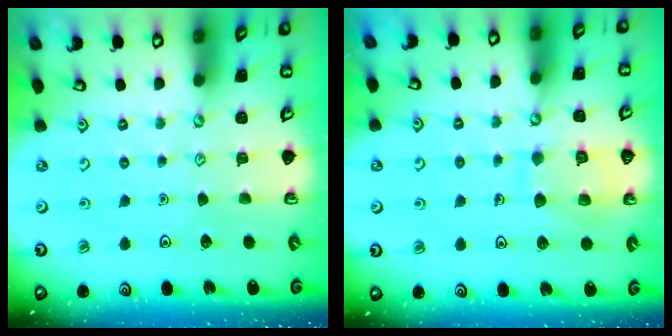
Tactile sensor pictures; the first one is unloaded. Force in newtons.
{"total": 9.9, "press": 9.9, "slide": 0.9}